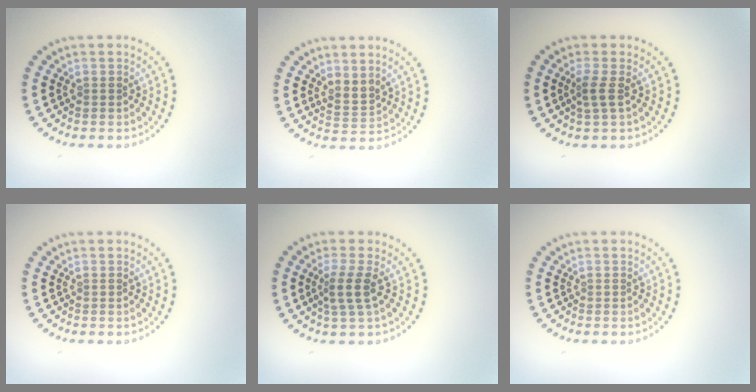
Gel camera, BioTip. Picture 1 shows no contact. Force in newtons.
{"total": 2.0, "press": 1.4, "slide": 1.4}
{"total": 1.6, "press": 1.2, "slide": 1.0}
{"total": 0.0}
{"total": 2.2, "press": 1.8, "slide": 1.3}
{"total": 0.0}